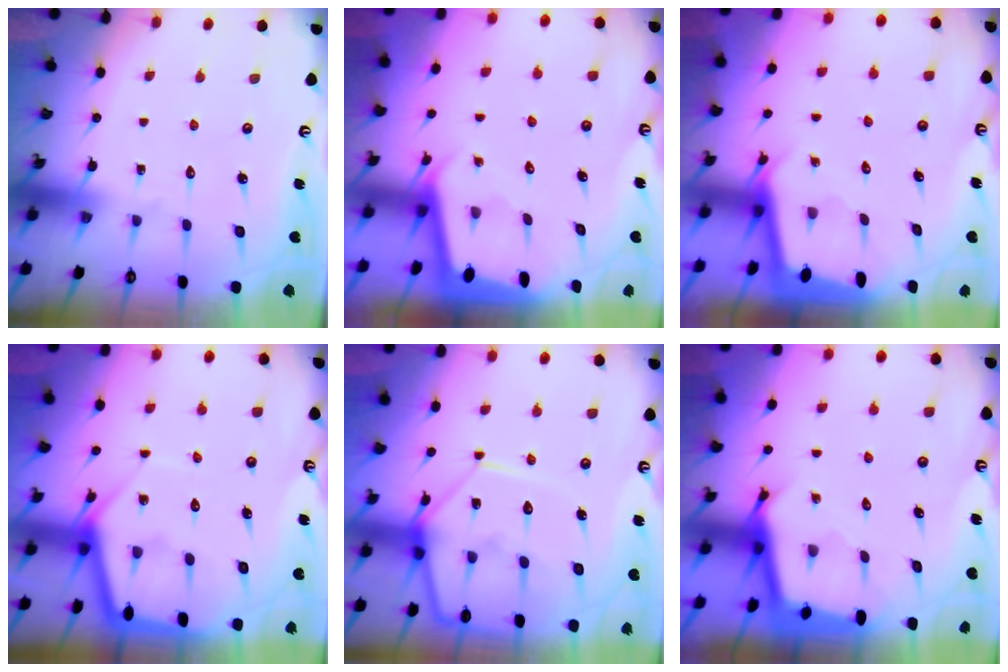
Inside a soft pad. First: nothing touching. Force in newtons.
{"total": 1.9, "press": 1.9, "slide": 0.1}
{"total": 2.1, "press": 2.1, "slide": 0.1}
{"total": 8.1, "press": 8.1, "slide": 0.9}
{"total": 12.7, "press": 12.7, "slide": 1.2}
{"total": 2.7, "press": 2.7, "slide": 0.1}